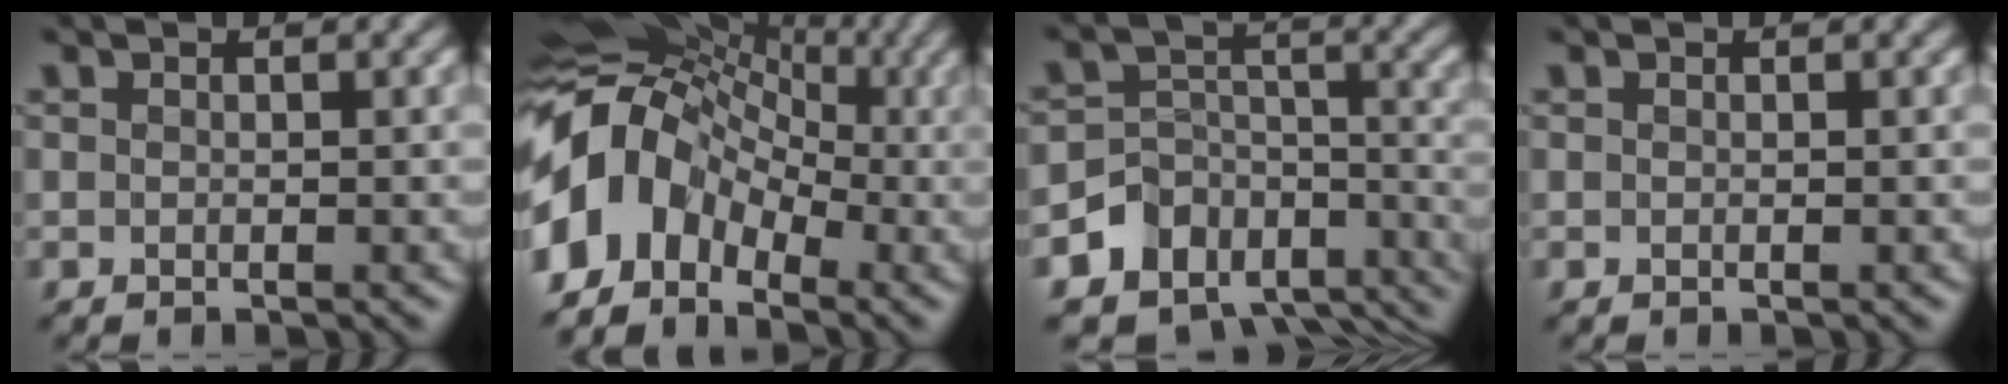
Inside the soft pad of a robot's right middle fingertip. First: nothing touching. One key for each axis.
{"total": 10.0, "fx": -2.6, "fy": 7.5, "fz": 6.0, "tx": -0.113, "ty": 0.016, "tz": -0.068}
{"total": 11.4, "fx": -8.0, "fy": 7.8, "fz": 2.3, "tx": -0.054, "ty": -0.005, "tz": -0.116}
{"total": 0.0}